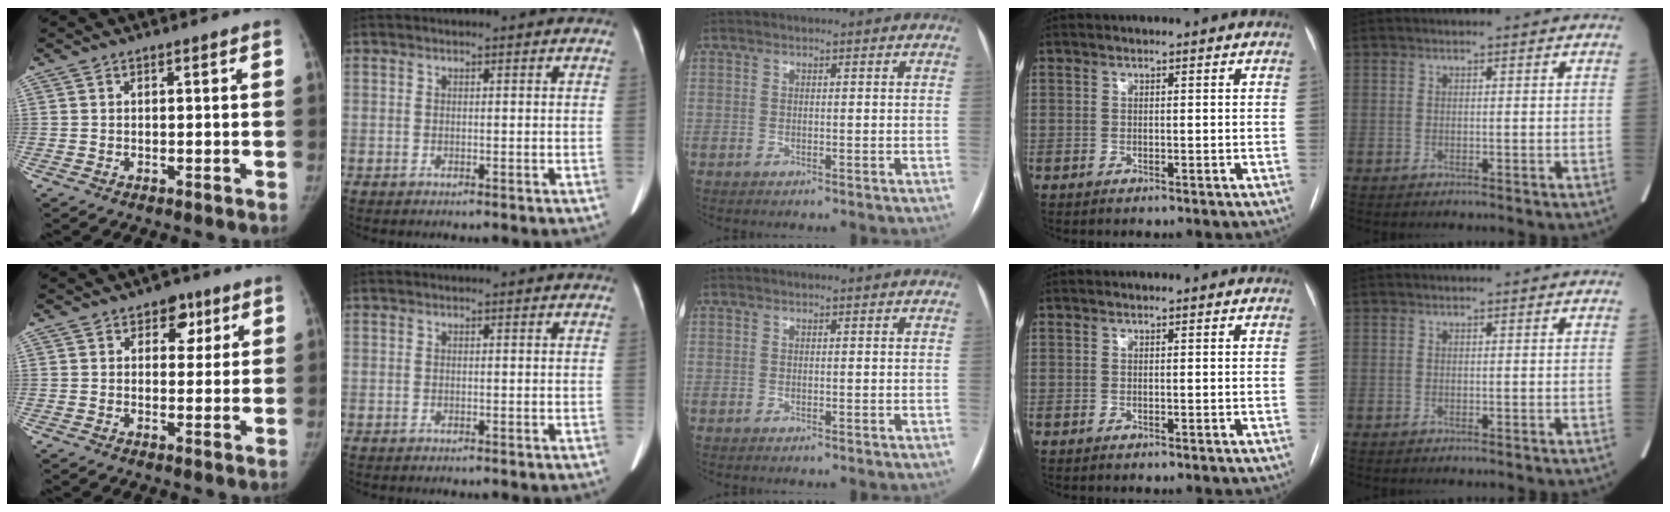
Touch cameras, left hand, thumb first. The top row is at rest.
{"thumb": {"total": 4.8, "force": [2.2, 3.5, 2.4], "torque": [0.006, -0.006, 0.026]}}